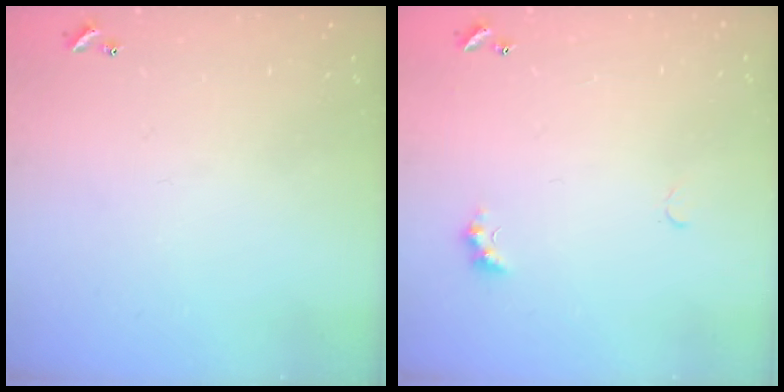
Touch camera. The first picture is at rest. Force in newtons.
{"total": 2.3, "press": 2.2, "slide": 0.7}